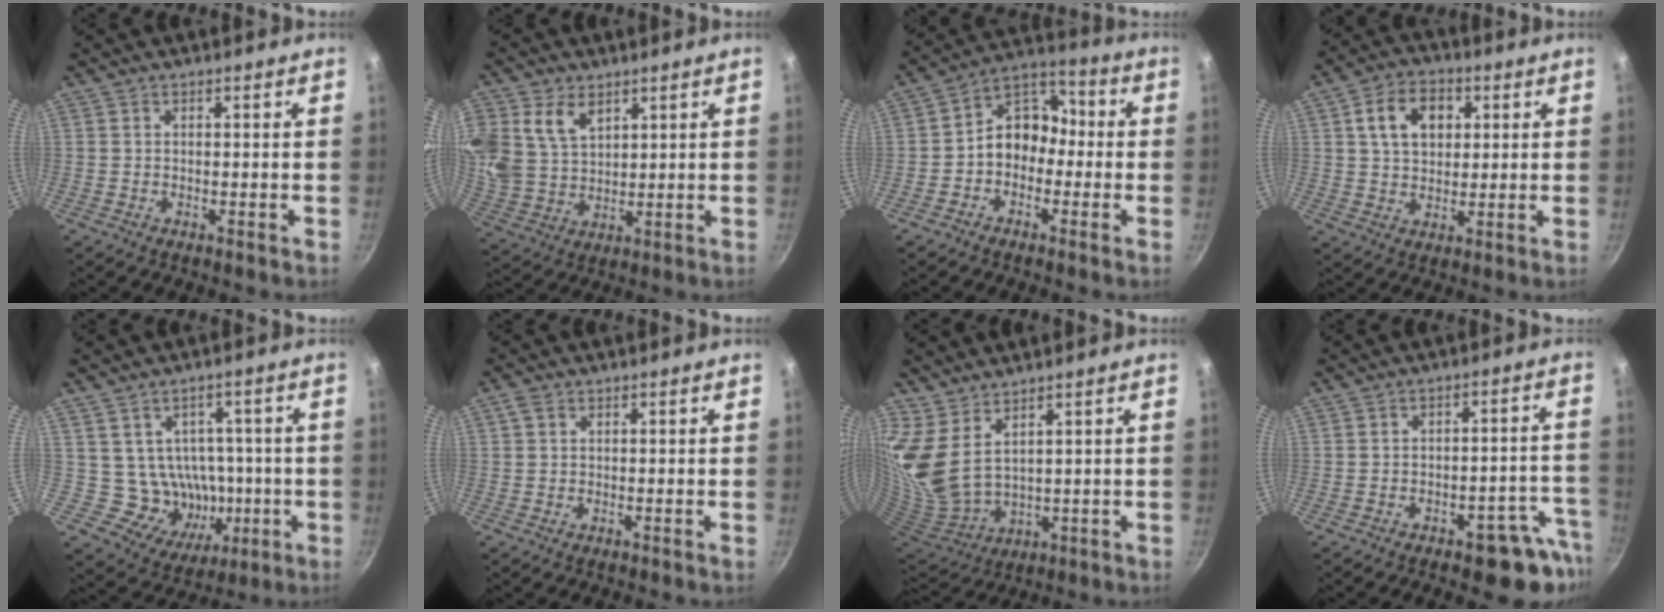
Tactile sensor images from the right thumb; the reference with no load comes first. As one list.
[{"total": 14.3, "force": [5.9, 10.1, 8.1], "torque": [-0.179, -0.009, 0.129]}, {"total": 9.7, "force": [-1.6, 7.7, 5.8], "torque": [-0.045, 0.048, -0.048]}, {"total": 10.2, "force": [2.9, 7.4, 6.4], "torque": [-0.084, 0.005, 0.043]}, {"total": 11.0, "force": [-0.3, 10.1, 4.2], "torque": [-0.014, 0.007, 0.010]}, {"total": 1.3, "force": [0.4, 0.9, 0.8], "torque": [-0.015, 0.004, 0.009]}, {"total": 10.1, "force": [6.4, 4.4, 6.4], "torque": [-0.121, -0.066, 0.147]}, {"total": 9.7, "force": [-5.6, 4.6, 6.4], "torque": [-0.013, 0.058, -0.062]}]